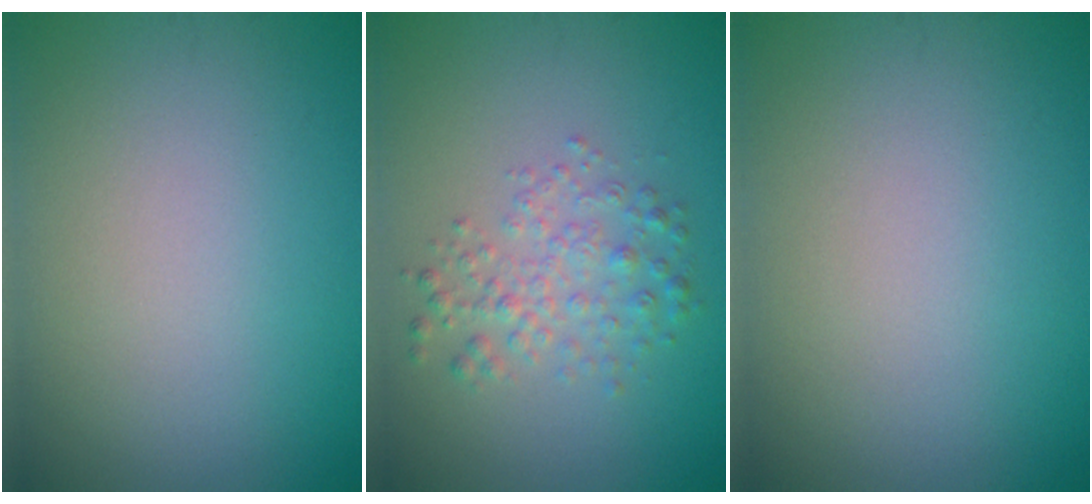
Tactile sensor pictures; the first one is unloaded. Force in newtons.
{"total": 2.5, "press": 2.5, "slide": 0.1}
{"total": 0.0}